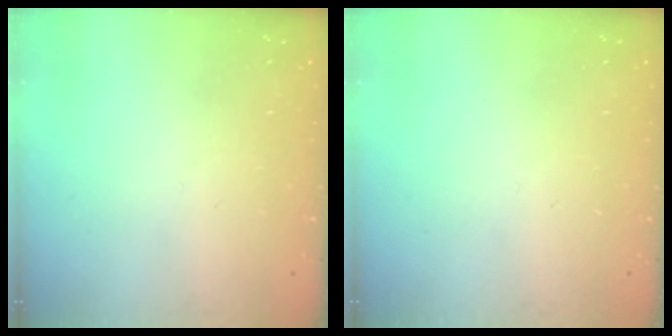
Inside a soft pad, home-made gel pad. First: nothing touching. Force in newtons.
{"total": 0.0}